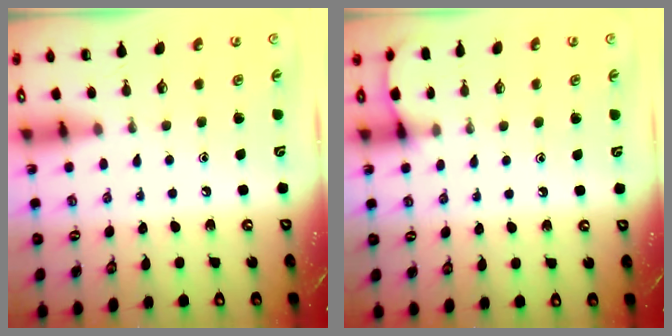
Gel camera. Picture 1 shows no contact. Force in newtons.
{"total": 3.0, "press": 3.0, "slide": 0.5}